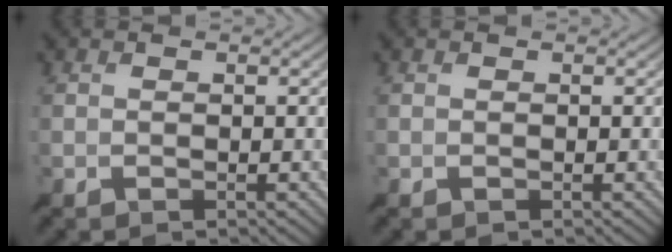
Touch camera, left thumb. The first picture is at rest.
{"total": 0.0}